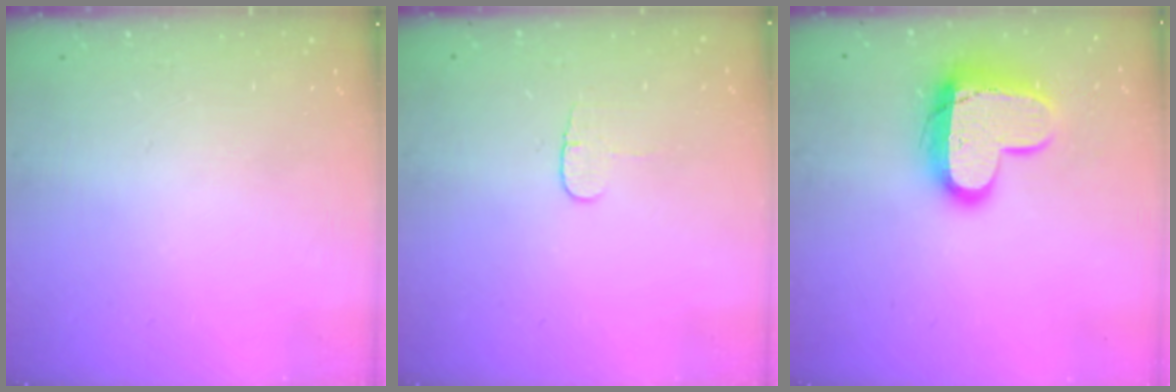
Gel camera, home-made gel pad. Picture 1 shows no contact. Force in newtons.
{"total": 3.7, "press": 3.7, "slide": 0.5}
{"total": 15.3, "press": 15.2, "slide": 1.2}